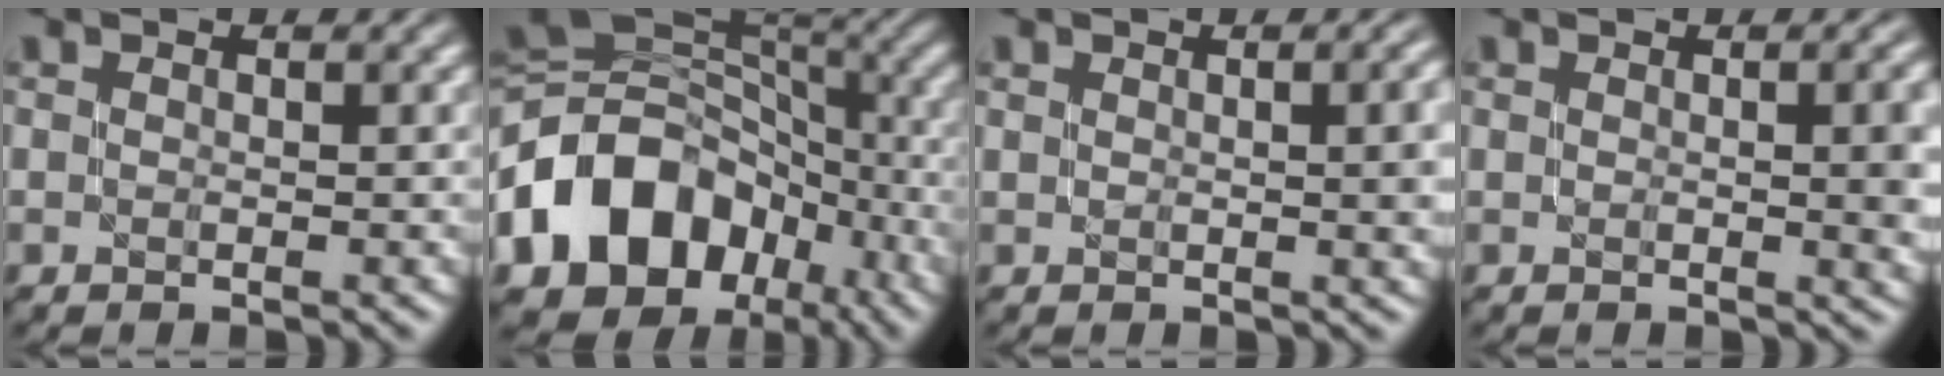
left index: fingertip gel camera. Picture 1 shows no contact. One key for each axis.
{"total": 14.2, "fx": -5.9, "fy": 10.7, "fz": 7.3, "tx": -0.144, "ty": 0.002, "tz": -0.116}
{"total": 4.1, "fx": 0.7, "fy": 1.5, "fz": 3.8, "tx": -0.037, "ty": 0.004, "tz": 0.019}
{"total": 3.6, "fx": 0.2, "fy": 0.9, "fz": 3.5, "tx": -0.042, "ty": 0.003, "tz": 0.004}